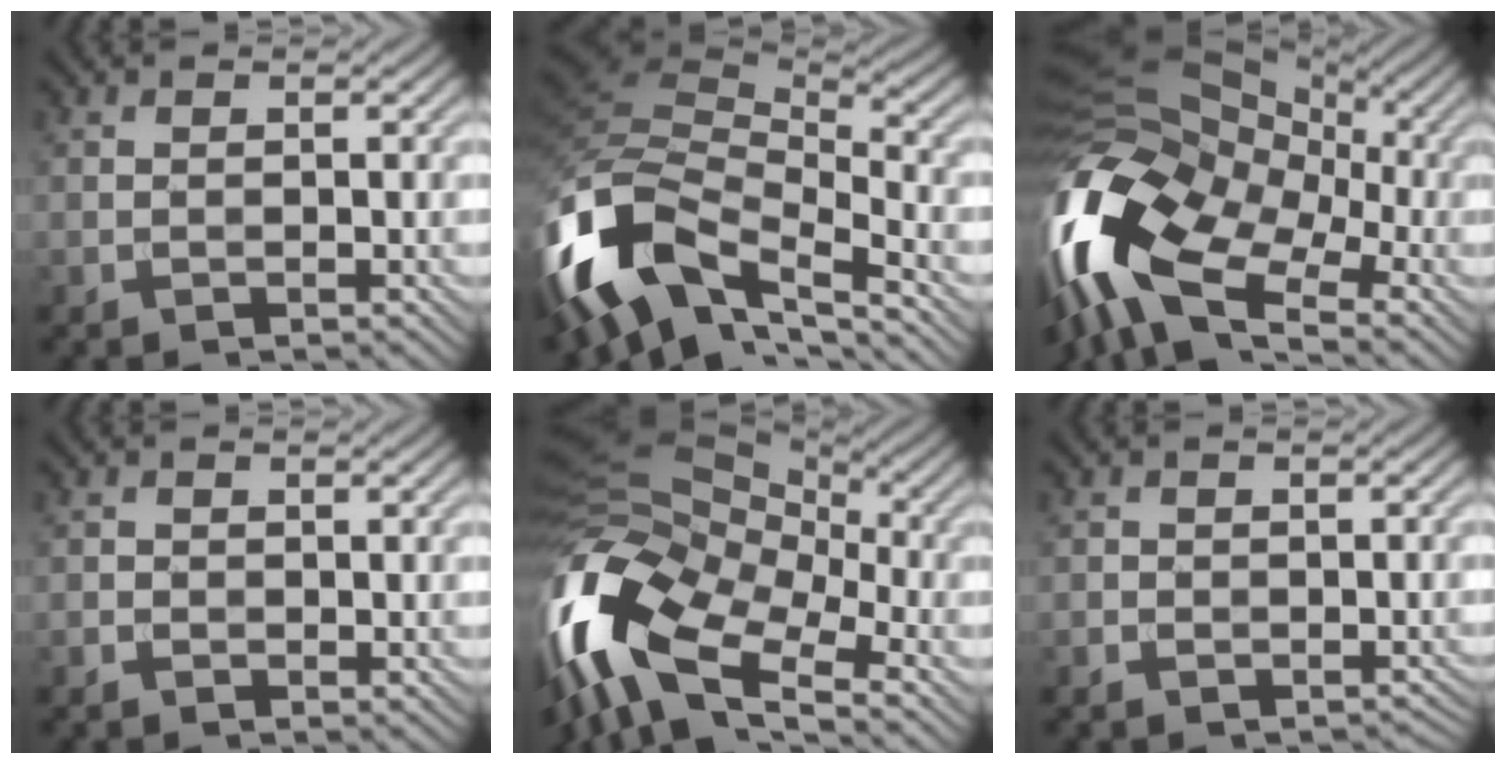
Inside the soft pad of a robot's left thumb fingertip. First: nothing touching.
{"total": 15.0, "force": [-6.7, 7.8, 10.9], "torque": [-0.268, -0.006, -0.128]}
{"total": 19.0, "force": [-6.2, 10.9, 14.3], "torque": [-0.318, -0.013, -0.119]}
{"total": 1.0, "force": [-0.3, 0.9, 0.4], "torque": [-0.008, -0.005, -0.009]}
{"total": 17.3, "force": [-6.0, 9.8, 12.9], "torque": [-0.311, -0.009, -0.118]}
{"total": 1.8, "force": [-1.0, 1.4, 0.5], "torque": [-0.003, -0.002, -0.013]}